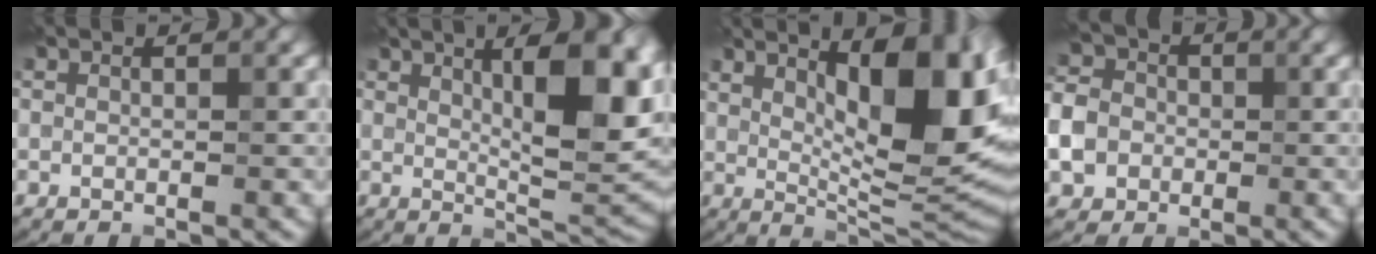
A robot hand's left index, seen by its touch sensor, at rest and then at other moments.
{"total": 11.0, "force": [3.5, 3.3, 9.9], "torque": [-0.128, 0.000, 0.060]}
{"total": 13.0, "force": [4.1, 4.2, 11.6], "torque": [-0.153, -0.005, 0.070]}
{"total": 5.6, "force": [-1.2, 4.7, 2.7], "torque": [-0.060, -0.006, -0.033]}